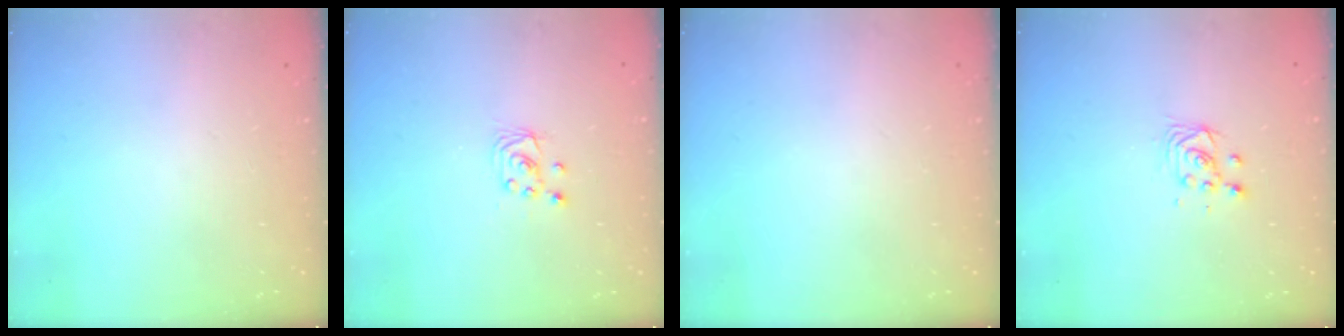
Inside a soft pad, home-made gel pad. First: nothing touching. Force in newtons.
{"total": 2.4, "press": 2.4, "slide": 0.2}
{"total": 0.0}
{"total": 3.1, "press": 3.1, "slide": 0.3}